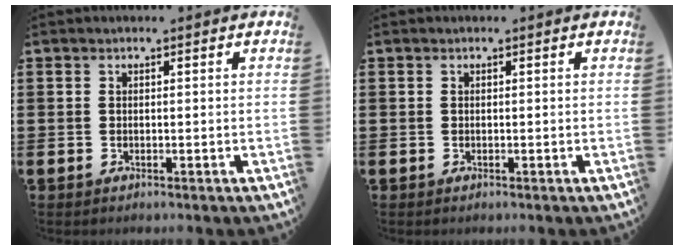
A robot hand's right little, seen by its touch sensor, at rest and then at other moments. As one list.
[{"total": 0.0}]